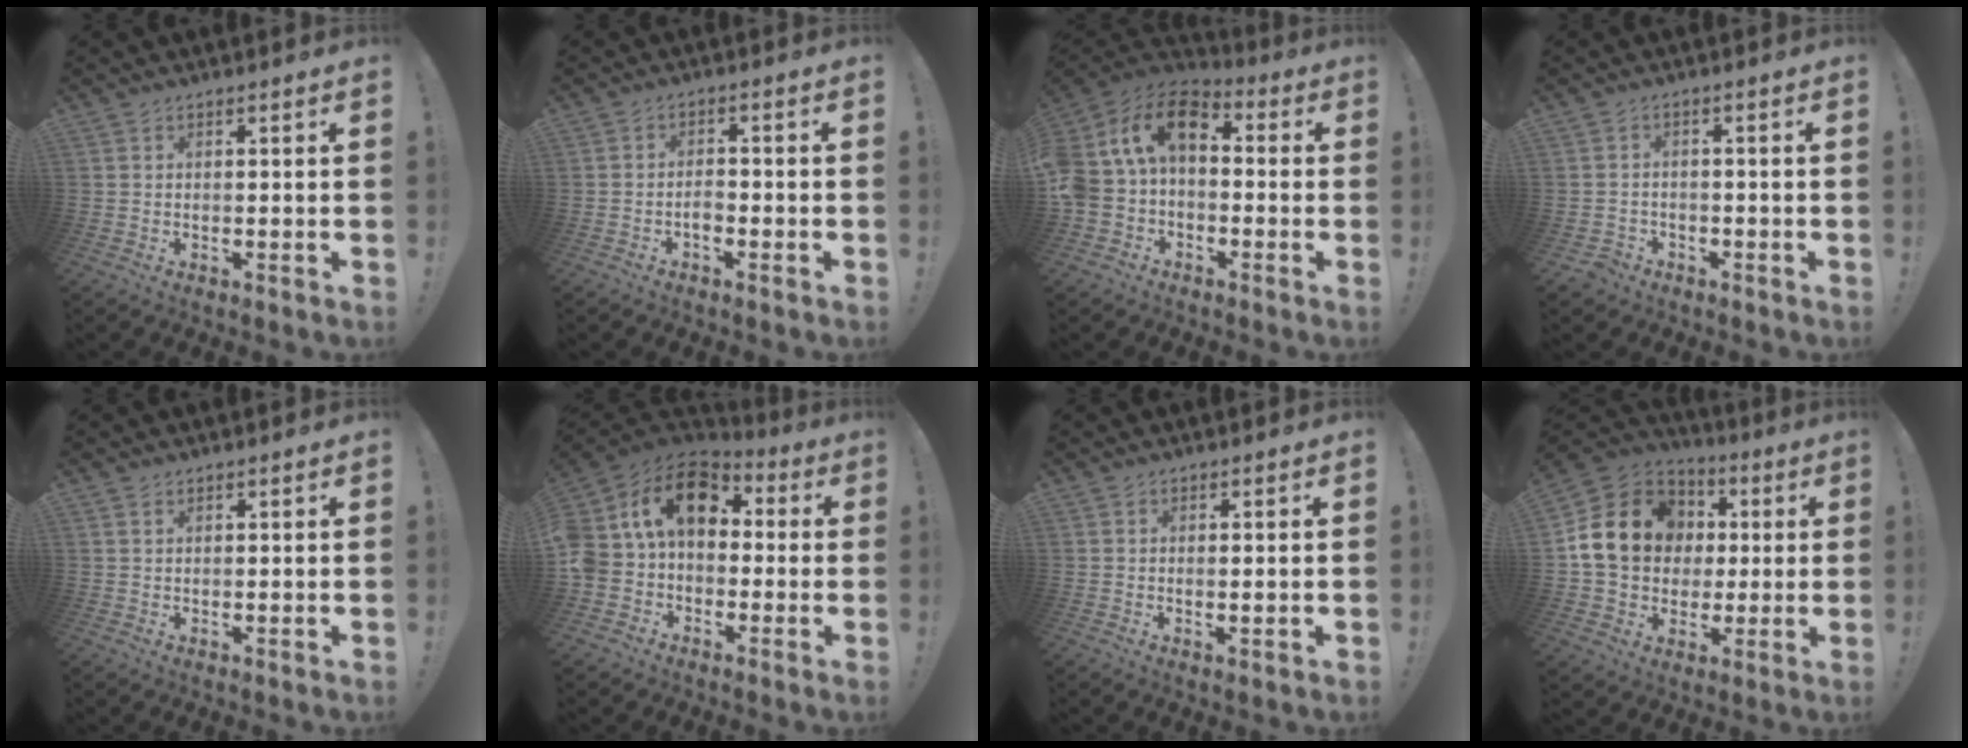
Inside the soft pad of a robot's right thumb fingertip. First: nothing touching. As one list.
[{"total": 2.9, "force": [-1.7, 1.3, 2.0], "torque": [-0.033, 0.003, -0.030]}, {"total": 14.6, "force": [1.9, 9.8, 10.6], "torque": [-0.211, 0.020, 0.039]}, {"total": 2.5, "force": [-1.7, 1.7, 0.6], "torque": [-0.012, 0.007, -0.030]}, {"total": 0.9, "force": [0.7, 0.5, 0.4], "torque": [-0.012, 0.002, 0.014]}, {"total": 16.2, "force": [3.3, 11.3, 11.1], "torque": [-0.209, 0.009, 0.058]}, {"total": 1.2, "force": [0.4, -0.1, 1.1], "torque": [-0.006, -0.007, 0.004]}, {"total": 20.0, "force": [4.1, 16.4, 10.8], "torque": [-0.174, 0.005, 0.101]}]